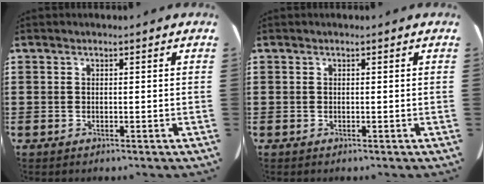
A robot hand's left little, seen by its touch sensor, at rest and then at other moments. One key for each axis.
{"total": 0.0}